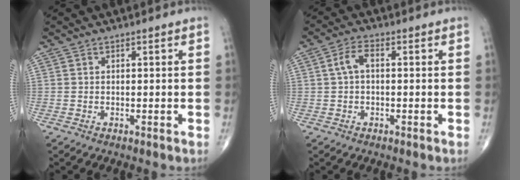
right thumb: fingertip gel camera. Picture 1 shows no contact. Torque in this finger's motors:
{"motor_torque": [-0.04, -0.05, 0.05, 0.07, 0.08]}